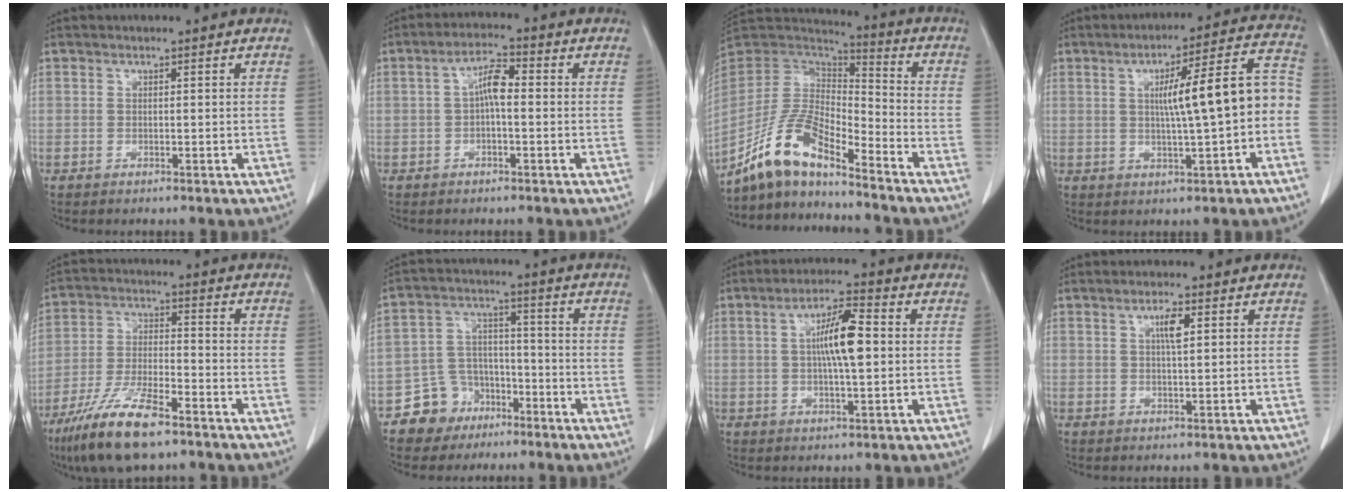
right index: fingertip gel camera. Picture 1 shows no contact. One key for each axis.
{"total": 4.5, "fx": 0.0, "fy": 1.3, "fz": 4.3, "tx": -0.079, "ty": 0.016, "tz": -0.003}
{"total": 12.6, "fx": -10.1, "fy": 2.6, "fz": 7.0, "tx": -0.149, "ty": 0.014, "tz": -0.194}
{"total": 11.9, "fx": -0.5, "fy": 1.2, "fz": 11.9, "tx": -0.162, "ty": 0.034, "tz": -0.004}
{"total": 12.5, "fx": -8.6, "fy": 2.6, "fz": 8.8, "tx": -0.176, "ty": -0.022, "tz": -0.155}
{"total": 7.9, "fx": -4.9, "fy": 6.1, "fz": 1.1, "tx": -0.019, "ty": 0.020, "tz": -0.080}
{"total": 8.1, "fx": 0.9, "fy": 1.4, "fz": 7.9, "tx": -0.143, "ty": 0.009, "tz": 0.012}
{"total": 2.9, "fx": 1.0, "fy": 0.4, "fz": 2.6, "tx": -0.049, "ty": 0.000, "tz": 0.018}